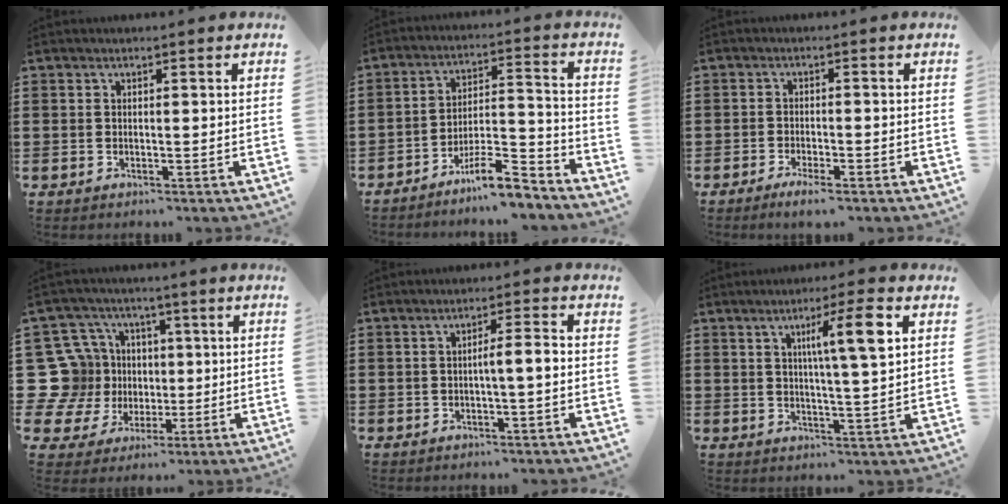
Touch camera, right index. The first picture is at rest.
{"total": 9.0, "force": [-7.8, 1.2, 4.4], "torque": [-0.066, 0.021, -0.145]}
{"total": 2.2, "force": [-1.9, 0.1, 1.1], "torque": [-0.026, 0.000, -0.038]}
{"total": 12.7, "force": [1.0, 12.2, 3.2], "torque": [-0.142, -0.003, 0.038]}
{"total": 3.2, "force": [-0.5, 0.2, 3.2], "torque": [-0.057, 0.000, -0.011]}
{"total": 7.9, "force": [2.5, 0.5, 7.5], "torque": [-0.135, -0.003, 0.031]}